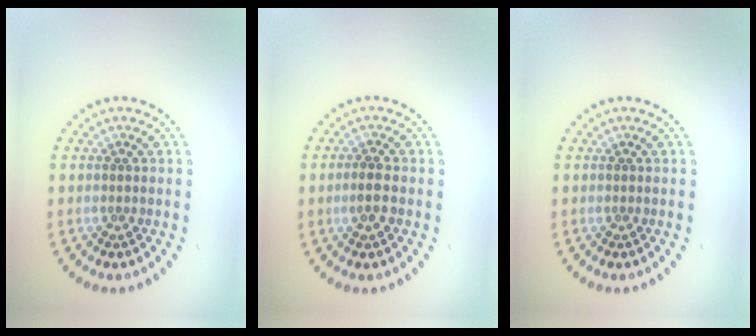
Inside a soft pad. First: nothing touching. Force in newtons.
{"total": 1.9, "press": 1.8, "slide": 0.5}
{"total": 0.0}